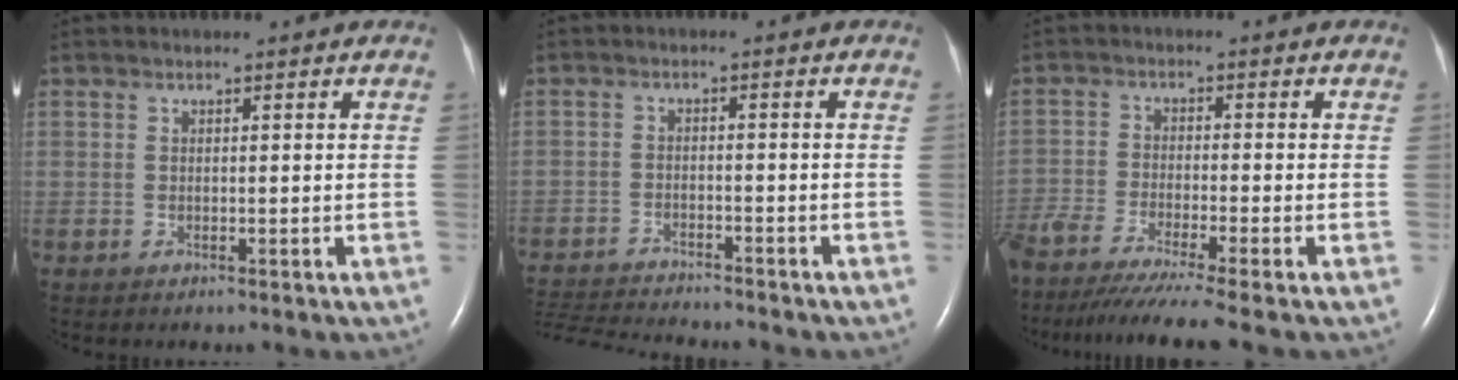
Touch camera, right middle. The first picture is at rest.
{"total": 11.8, "force": [-11.2, 1.1, 3.6], "torque": [-0.074, -0.010, -0.177]}
{"total": 12.0, "force": [-10.1, -1.5, 6.3], "torque": [-0.084, -0.043, -0.162]}